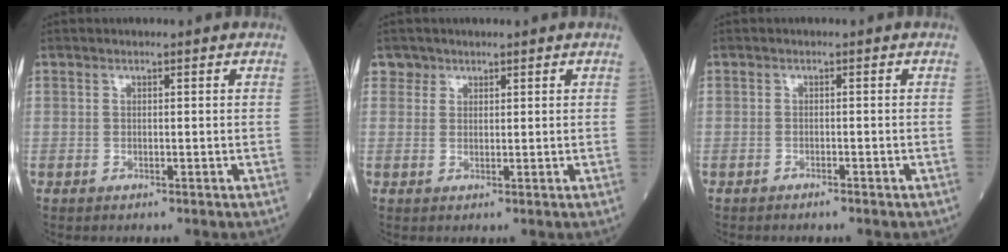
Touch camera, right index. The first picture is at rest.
{"total": 1.4, "force": [1.0, 1.0, -0.3], "torque": [0.015, 0.003, 0.012]}
{"total": 1.3, "force": [-1.1, 0.2, 0.6], "torque": [-0.015, -0.002, -0.011]}